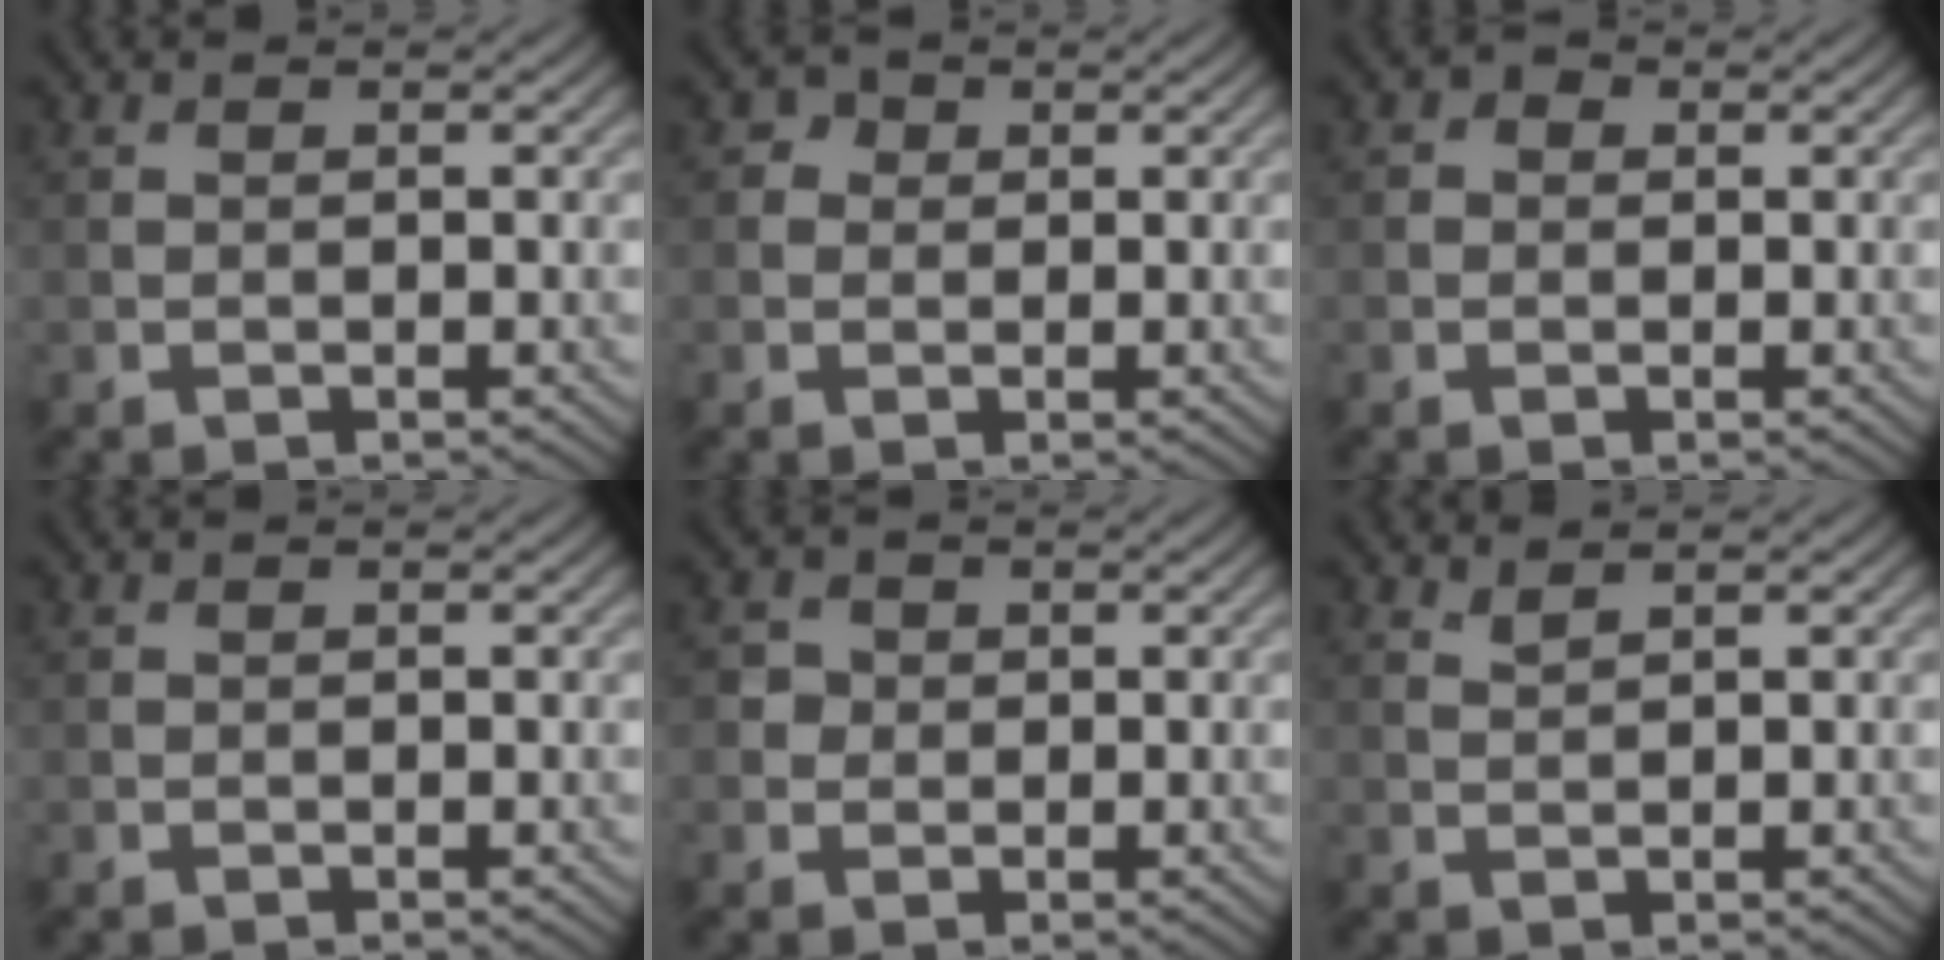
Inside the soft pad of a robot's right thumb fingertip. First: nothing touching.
{"total": 1.5, "force": [0.4, 1.4, 0.4], "torque": [-0.002, 0.001, 0.001]}
{"total": 1.2, "force": [0.2, 1.1, 0.4], "torque": [-0.003, -0.002, -0.005]}
{"total": 0.0}
{"total": 1.9, "force": [0.2, 1.8, 0.5], "torque": [-0.010, 0.001, 0.002]}
{"total": 1.2, "force": [1.1, 0.1, 0.5], "torque": [-0.014, 0.004, 0.025]}